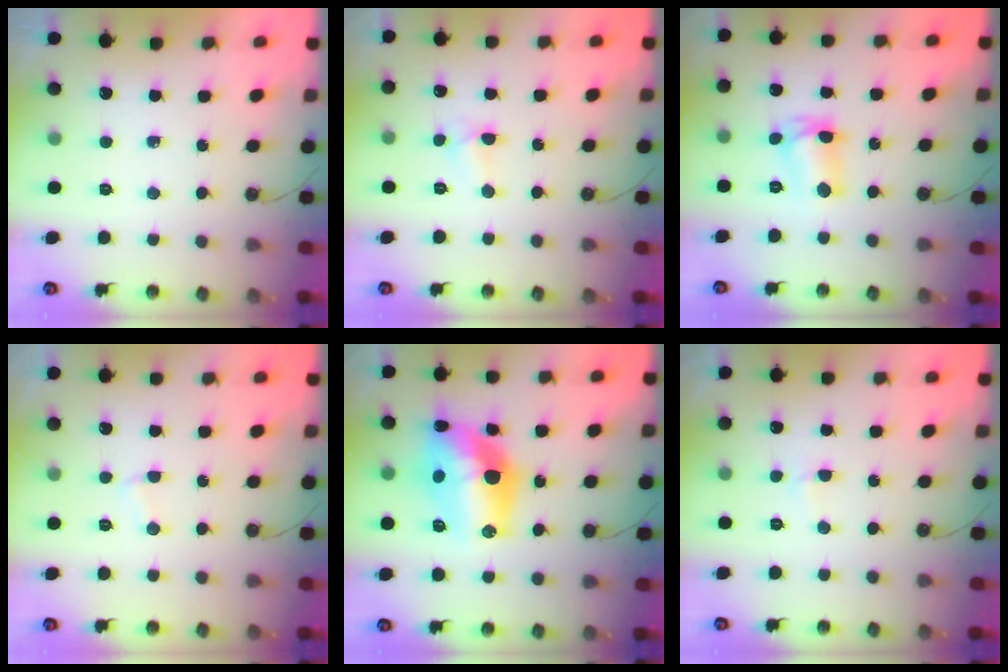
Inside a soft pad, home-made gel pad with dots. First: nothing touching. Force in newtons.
{"total": 3.8, "press": 3.8, "slide": 0.5}
{"total": 6.4, "press": 6.3, "slide": 1.3}
{"total": 2.3, "press": 2.3, "slide": 0.3}
{"total": 16.9, "press": 16.4, "slide": 4.1}
{"total": 4.2, "press": 2.3, "slide": 3.5}